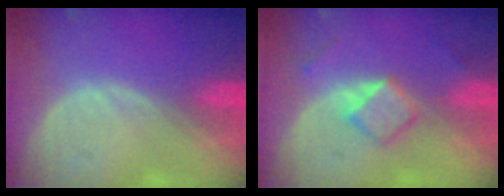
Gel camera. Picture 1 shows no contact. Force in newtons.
{"total": 4.7, "press": 4.2, "slide": 2.1}